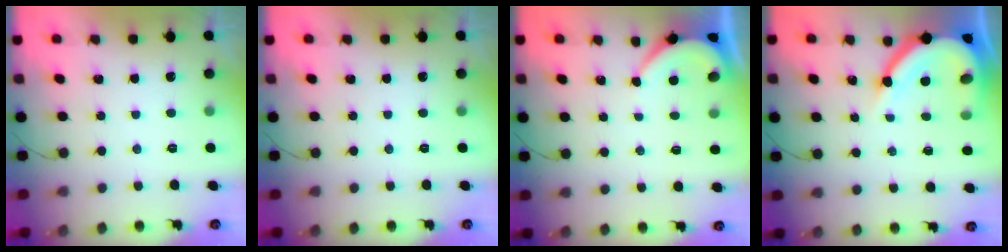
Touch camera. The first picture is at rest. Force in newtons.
{"total": 0.0}
{"total": 3.1, "press": 3.1, "slide": 0.4}
{"total": 13.0, "press": 12.9, "slide": 1.4}